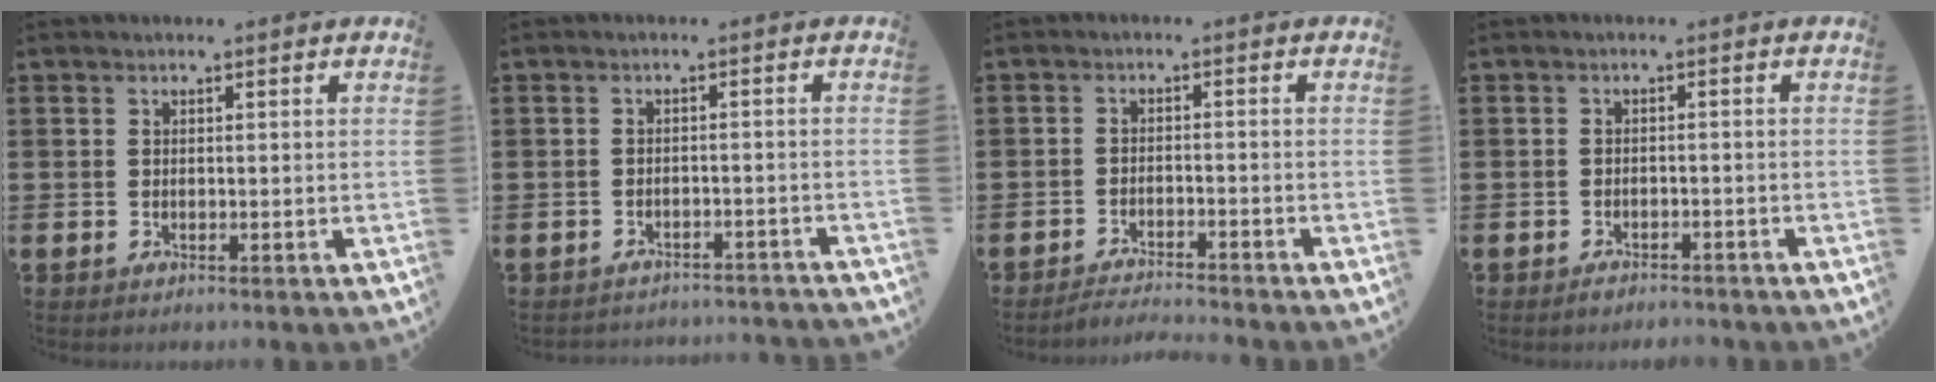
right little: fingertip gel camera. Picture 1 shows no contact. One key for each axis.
{"total": 1.8, "fx": -1.8, "fy": -0.1, "fz": -0.1, "tx": -0.003, "ty": 0.004, "tz": -0.039}
{"total": 2.2, "fx": -2.2, "fy": -0.3, "fz": 0.1, "tx": -0.004, "ty": 0.004, "tz": -0.045}
{"total": 1.3, "fx": -1.3, "fy": 0.2, "fz": 0.2, "tx": -0.008, "ty": 0.000, "tz": -0.026}